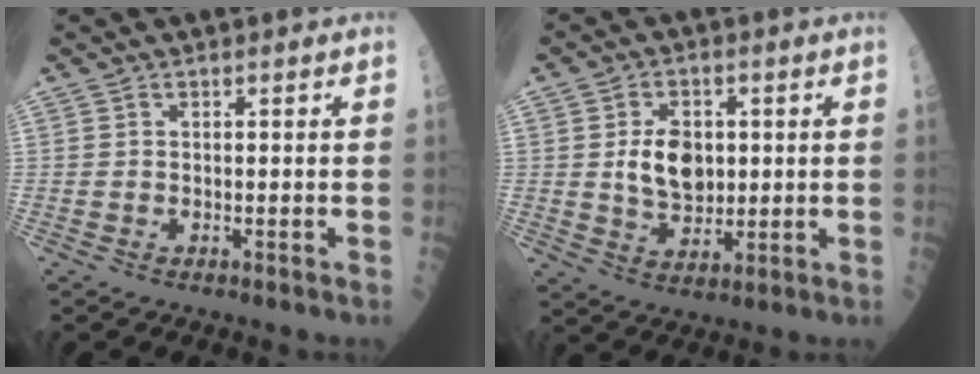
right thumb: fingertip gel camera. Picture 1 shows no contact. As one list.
[{"total": 8.5, "force": [1.1, 5.9, 6.1], "torque": [-0.073, -0.009, 0.024]}]